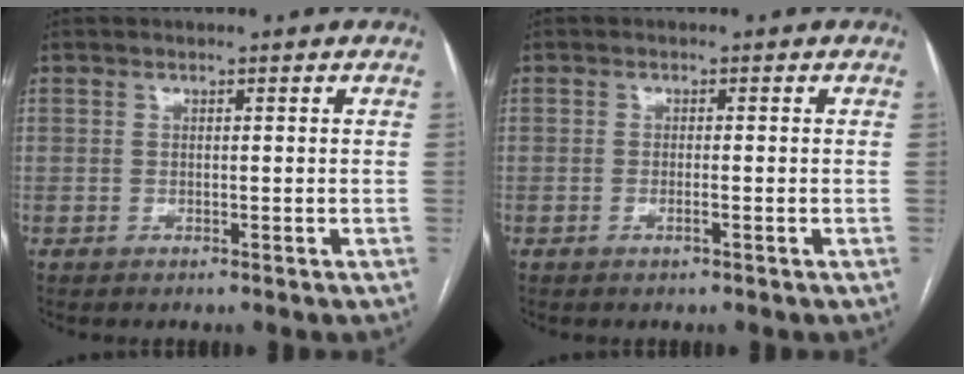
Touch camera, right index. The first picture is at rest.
{"total": 1.0, "force": [-0.5, 0.0, 0.9], "torque": [-0.019, 0.000, -0.008]}